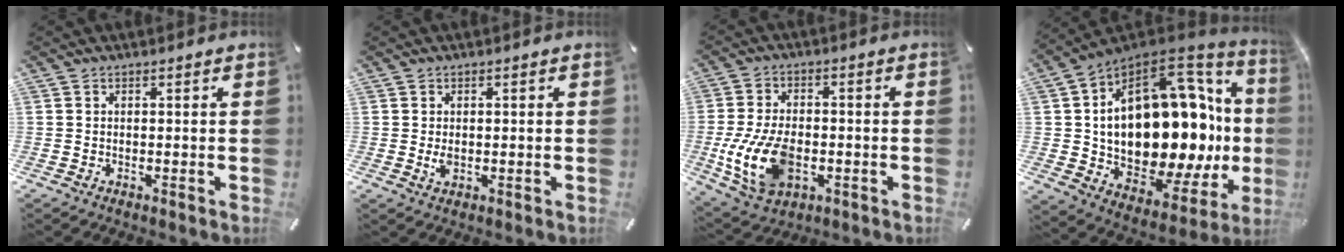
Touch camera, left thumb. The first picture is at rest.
{"total": 2.0, "force": [0.0, 1.3, 1.5], "torque": [-0.037, -0.001, -0.004]}
{"total": 13.9, "force": [-3.3, 8.9, 10.1], "torque": [-0.215, 0.001, -0.057]}
{"total": 29.1, "force": [2.5, 16.8, 23.6], "torque": [-0.398, -0.061, 0.063]}